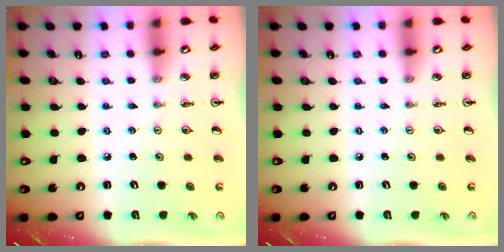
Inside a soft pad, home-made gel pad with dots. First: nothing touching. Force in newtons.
{"total": 0.0}